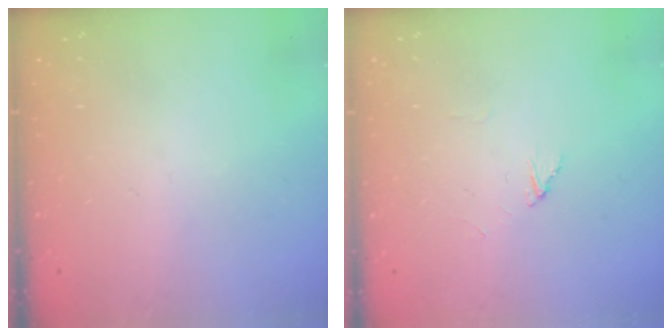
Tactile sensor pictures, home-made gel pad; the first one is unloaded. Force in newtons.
{"total": 2.6, "press": 2.6, "slide": 0.2}